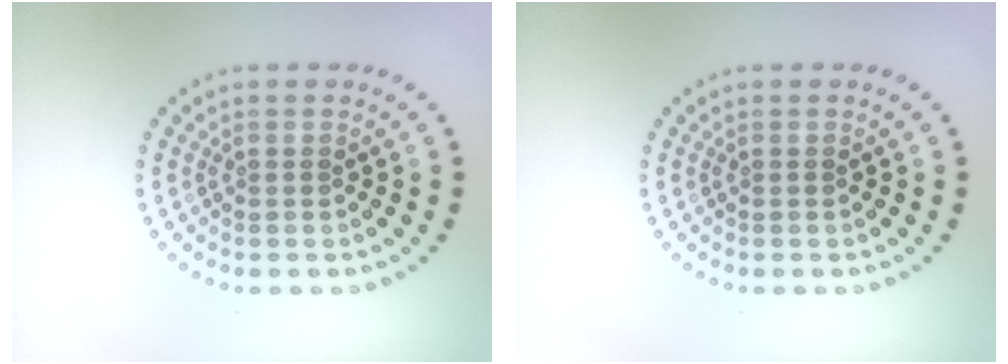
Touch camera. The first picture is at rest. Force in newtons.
{"total": 0.0}